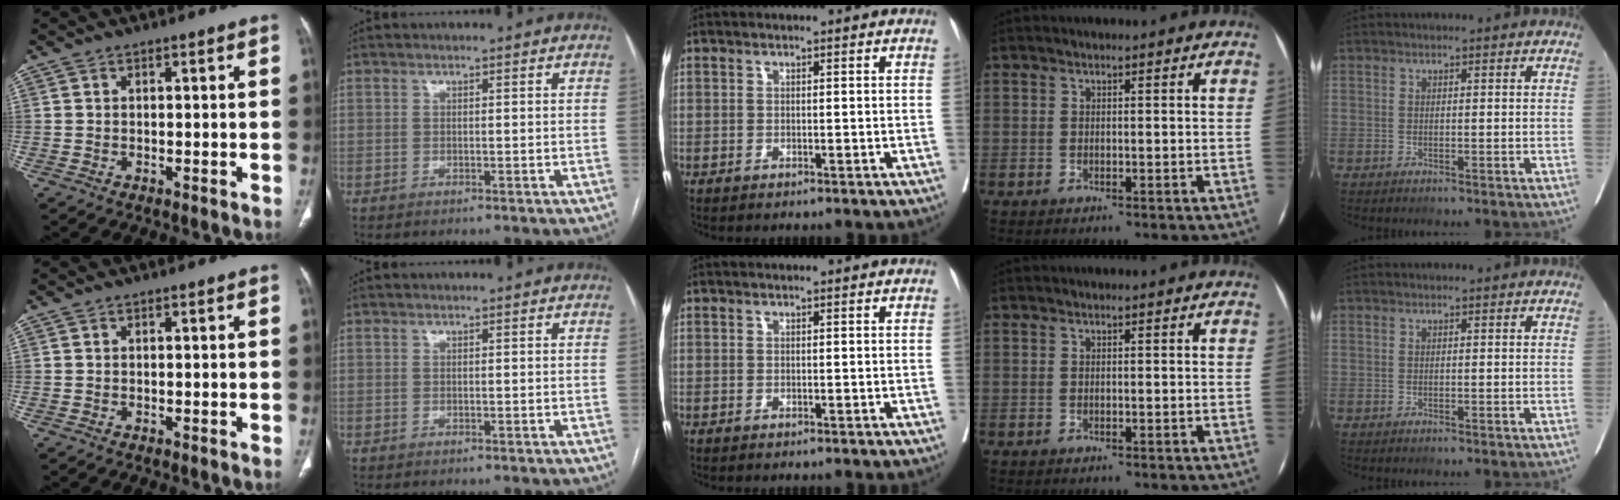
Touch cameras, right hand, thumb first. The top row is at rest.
{}